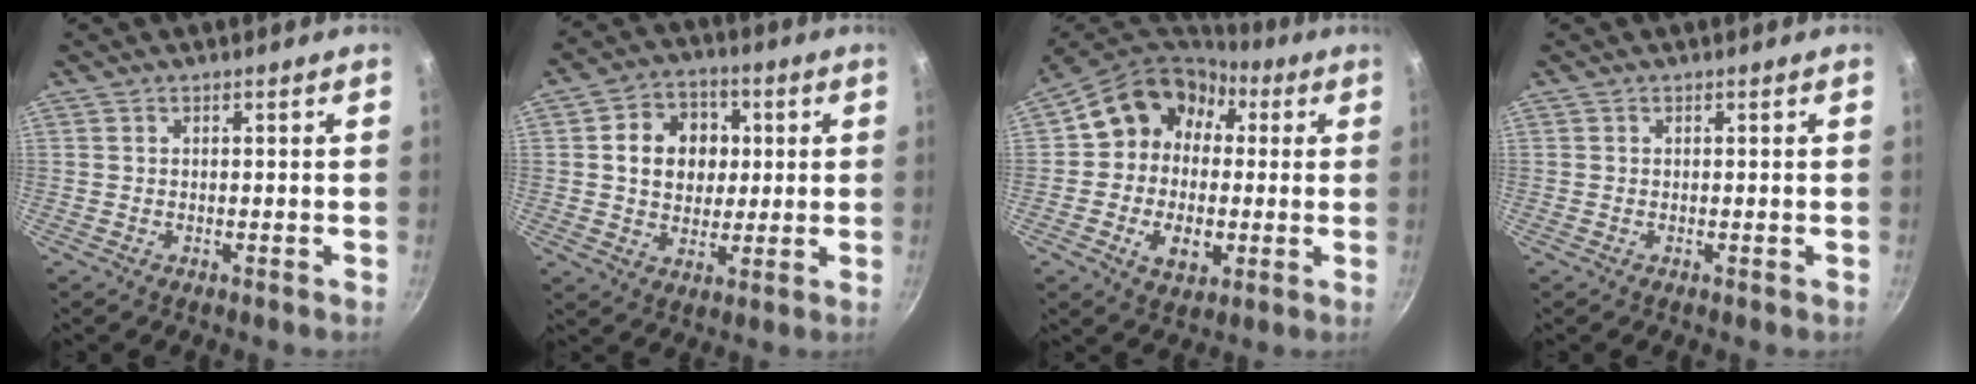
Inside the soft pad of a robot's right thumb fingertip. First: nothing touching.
{"total": 11.4, "force": [1.9, 9.5, 6.1], "torque": [-0.064, 0.007, 0.026]}
{"total": 17.7, "force": [1.8, 14.7, 9.7], "torque": [-0.136, 0.034, 0.024]}
{"total": 0.0}